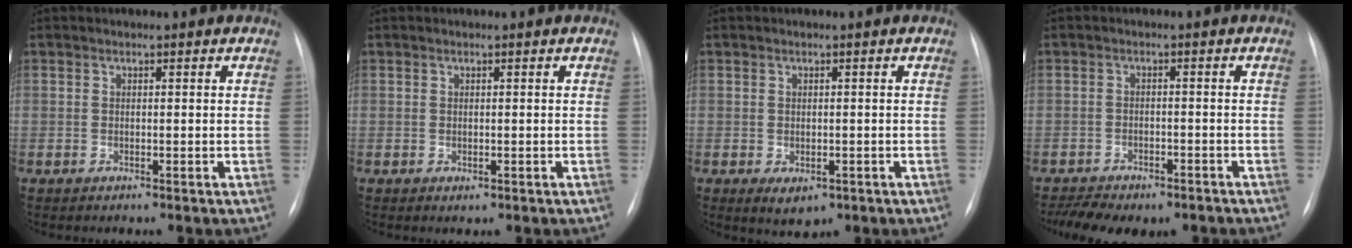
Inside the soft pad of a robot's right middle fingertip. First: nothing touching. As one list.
[{"total": 0.5, "force": [-0.1, 0.4, 0.4], "torque": [-0.007, -0.002, 0.002]}, {"total": 3.4, "force": [-1.5, 2.1, 2.3], "torque": [-0.032, -0.004, -0.007]}, {"total": 11.1, "force": [-8.6, 4.7, 5.1], "torque": [-0.092, 0.007, -0.115]}]